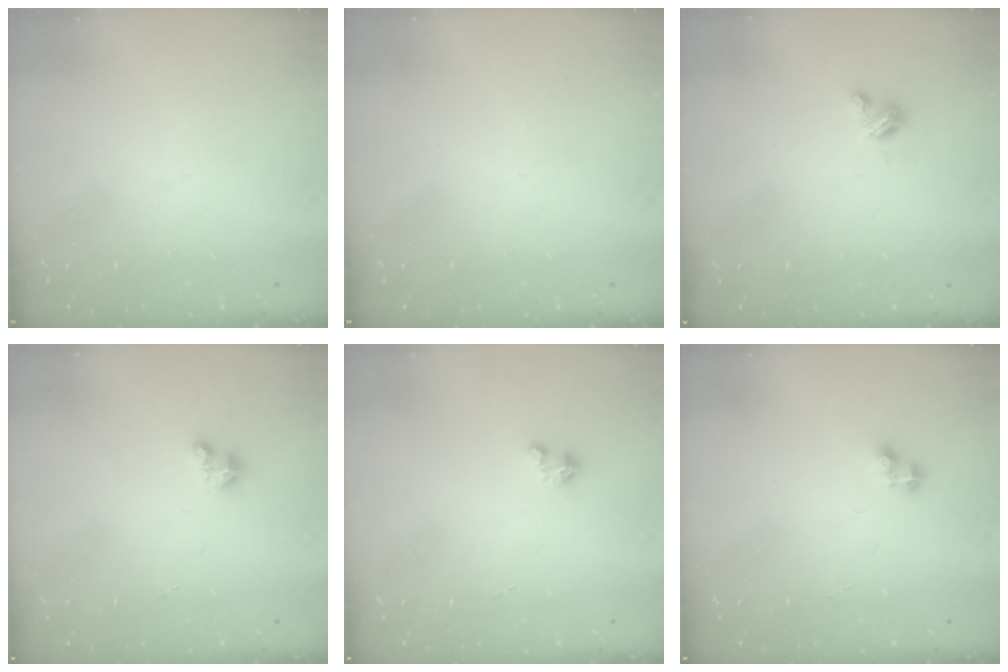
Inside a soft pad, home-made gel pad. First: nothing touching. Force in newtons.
{"total": 0.0}
{"total": 2.7, "press": 2.7, "slide": 0.3}
{"total": 2.5, "press": 2.5, "slide": 0.3}
{"total": 1.5, "press": 1.5, "slide": 0.1}
{"total": 2.1, "press": 2.1, "slide": 0.3}